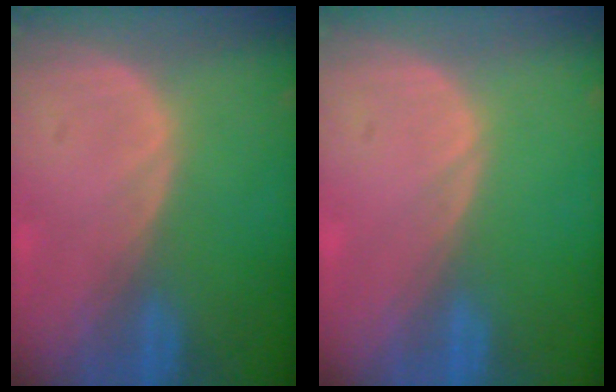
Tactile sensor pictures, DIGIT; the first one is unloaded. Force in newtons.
{"total": 0.0}